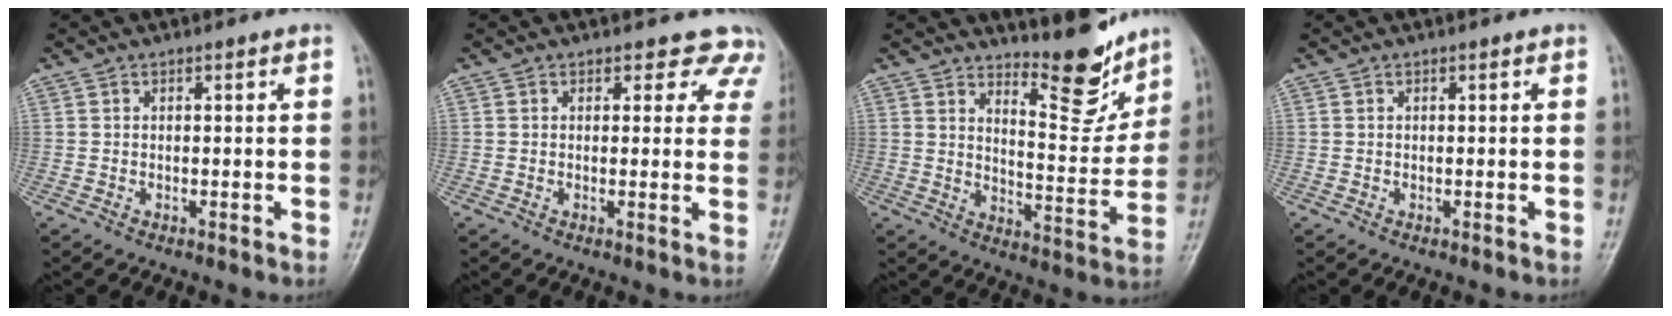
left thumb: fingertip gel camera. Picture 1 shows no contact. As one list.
[{"total": 6.2, "force": [5.2, 3.4, 0.4], "torque": [0.049, -0.020, 0.032]}, {"total": 10.4, "force": [8.9, 2.6, 4.7], "torque": [-0.039, -0.080, 0.145]}, {"total": 0.0}]